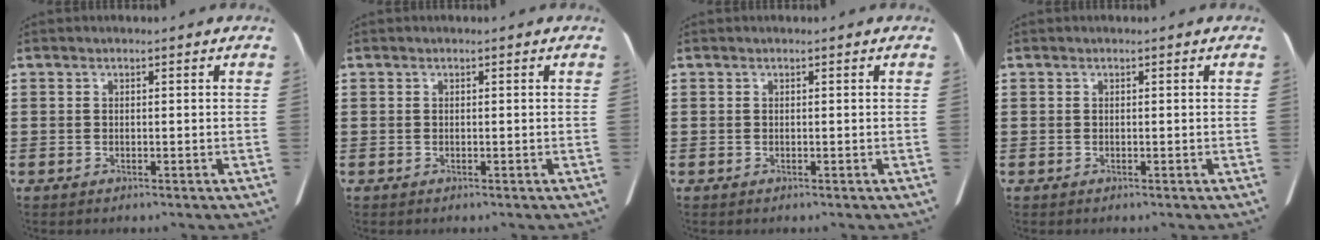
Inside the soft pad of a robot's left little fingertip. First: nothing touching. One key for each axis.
{"total": 0.0}
{"total": 0.0}
{"total": 0.0}